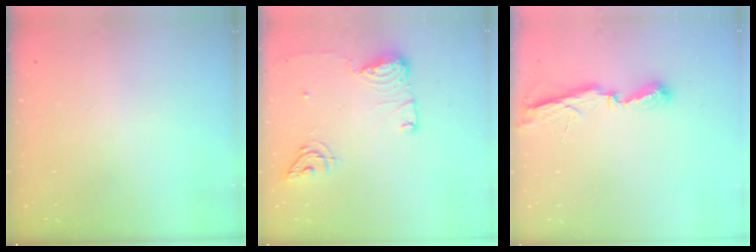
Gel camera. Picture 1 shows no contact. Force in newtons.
{"total": 14.0, "press": 13.8, "slide": 2.7}
{"total": 7.1, "press": 7.0, "slide": 0.4}